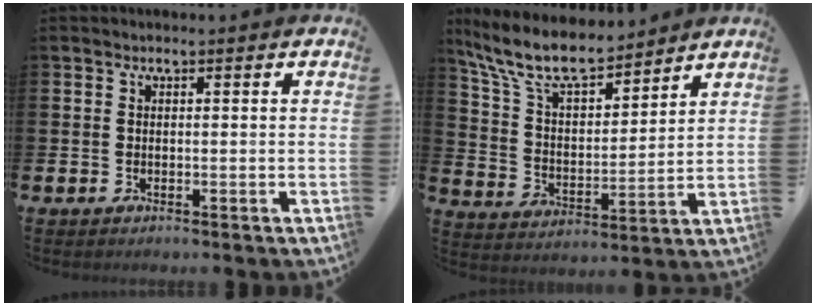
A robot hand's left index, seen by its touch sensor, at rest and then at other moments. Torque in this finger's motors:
{"motor_torque": [0.53, -0.75, 0.85, 0.21]}